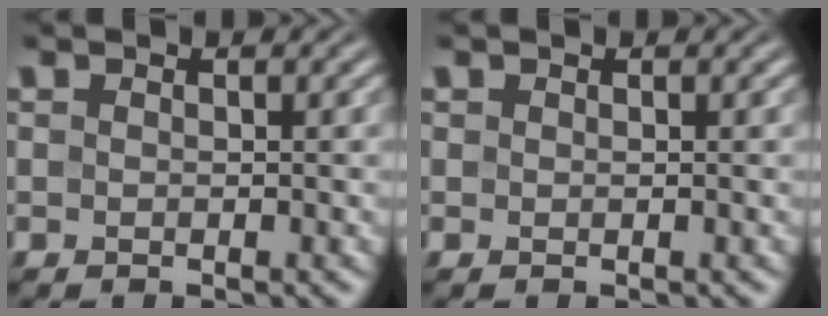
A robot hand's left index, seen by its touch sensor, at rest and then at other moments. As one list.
[{"total": 0.0}]